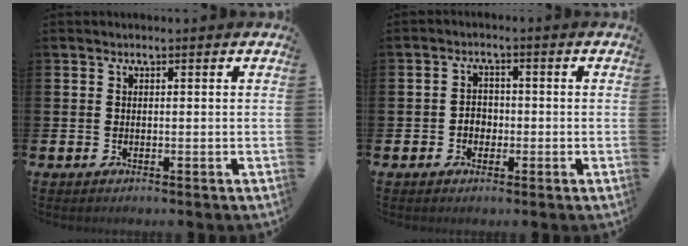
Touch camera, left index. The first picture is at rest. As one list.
[{"total": 2.3, "force": [-0.7, 1.9, 1.0], "torque": [-0.005, -0.002, -0.021]}]